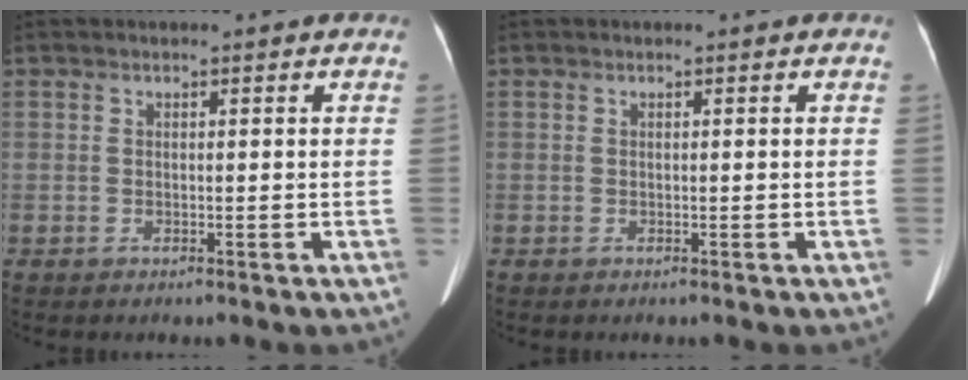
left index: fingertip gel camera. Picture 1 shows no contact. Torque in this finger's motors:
{"motor_torque": [-0.02, 0.02, 0.00, 0.00]}